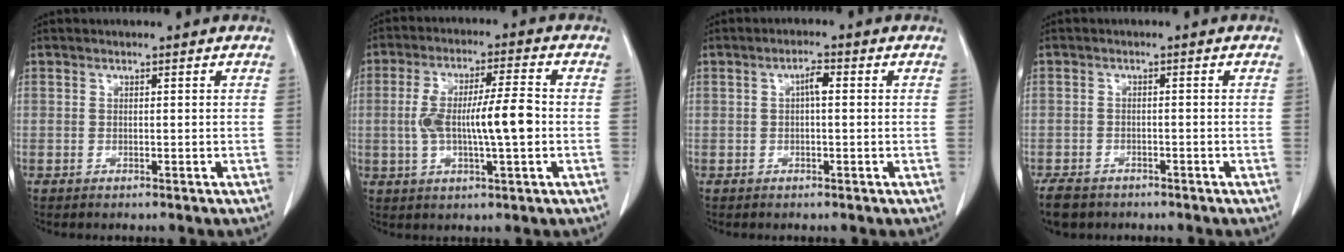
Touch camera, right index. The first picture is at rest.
{"total": 10.3, "force": [-0.8, 1.6, 10.1], "torque": [-0.187, 0.014, -0.014]}
{"total": 2.2, "force": [0.2, 0.6, 2.1], "torque": [-0.037, 0.005, 0.004]}
{"total": 5.3, "force": [-4.1, 2.9, 1.7], "torque": [-0.031, -0.003, -0.064]}